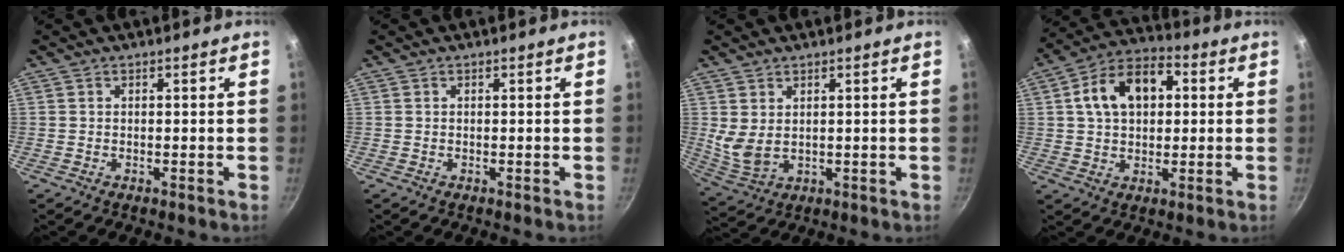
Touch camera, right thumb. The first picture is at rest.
{"total": 0.0}
{"total": 5.4, "force": [1.8, 3.3, 3.9], "torque": [-0.072, -0.019, 0.049]}
{"total": 13.3, "force": [2.7, 8.9, 9.5], "torque": [-0.132, 0.024, 0.031]}